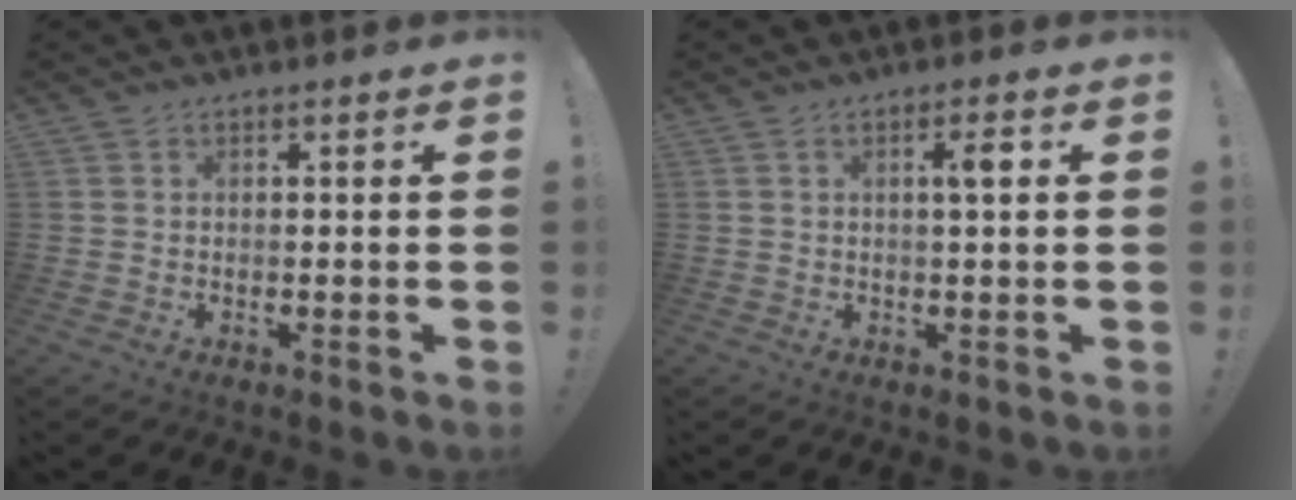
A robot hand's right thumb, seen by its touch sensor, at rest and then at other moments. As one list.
[{"total": 3.4, "force": [0.7, 0.4, 3.3], "torque": [-0.050, -0.001, 0.004]}]